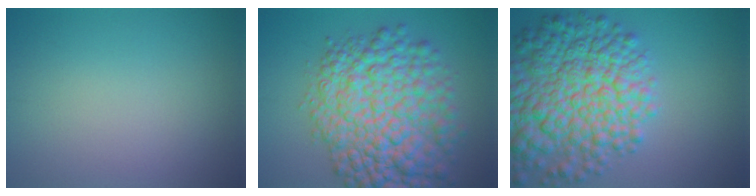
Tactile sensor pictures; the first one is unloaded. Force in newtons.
{"total": 10.9, "press": 10.9, "slide": 0.2}
{"total": 10.9, "press": 10.9, "slide": 0.4}